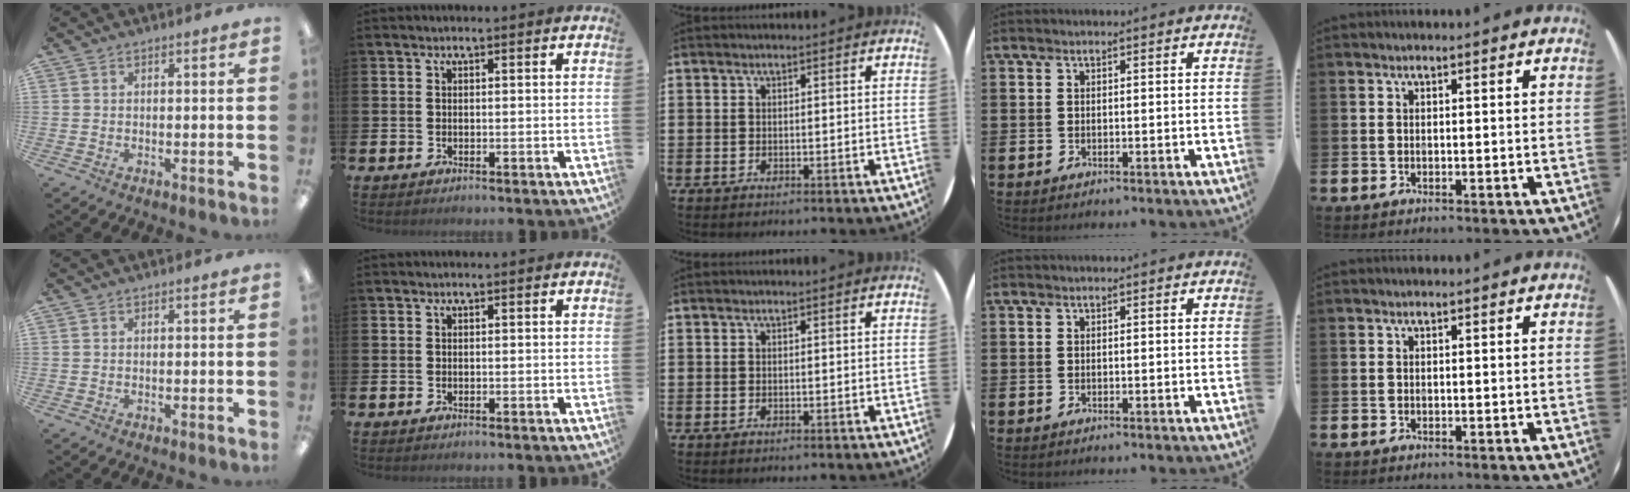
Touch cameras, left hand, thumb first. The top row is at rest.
{}